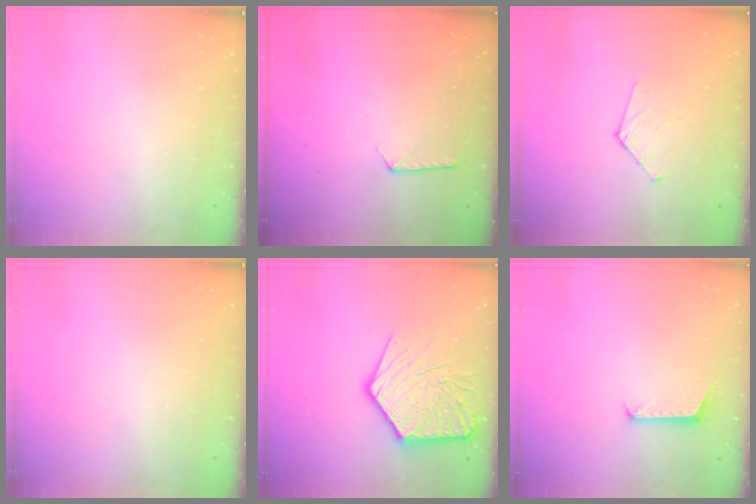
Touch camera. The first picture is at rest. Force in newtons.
{"total": 6.3, "press": 6.3, "slide": 0.6}
{"total": 5.5, "press": 5.5, "slide": 0.5}
{"total": 0.0}
{"total": 15.9, "press": 15.9, "slide": 1.2}
{"total": 5.8, "press": 5.7, "slide": 0.5}